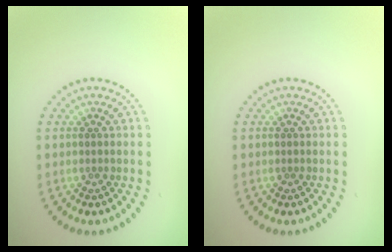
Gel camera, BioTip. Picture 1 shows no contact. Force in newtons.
{"total": 0.0}